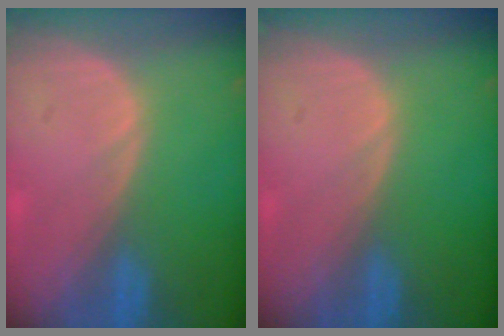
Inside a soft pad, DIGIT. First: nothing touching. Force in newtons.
{"total": 0.0}